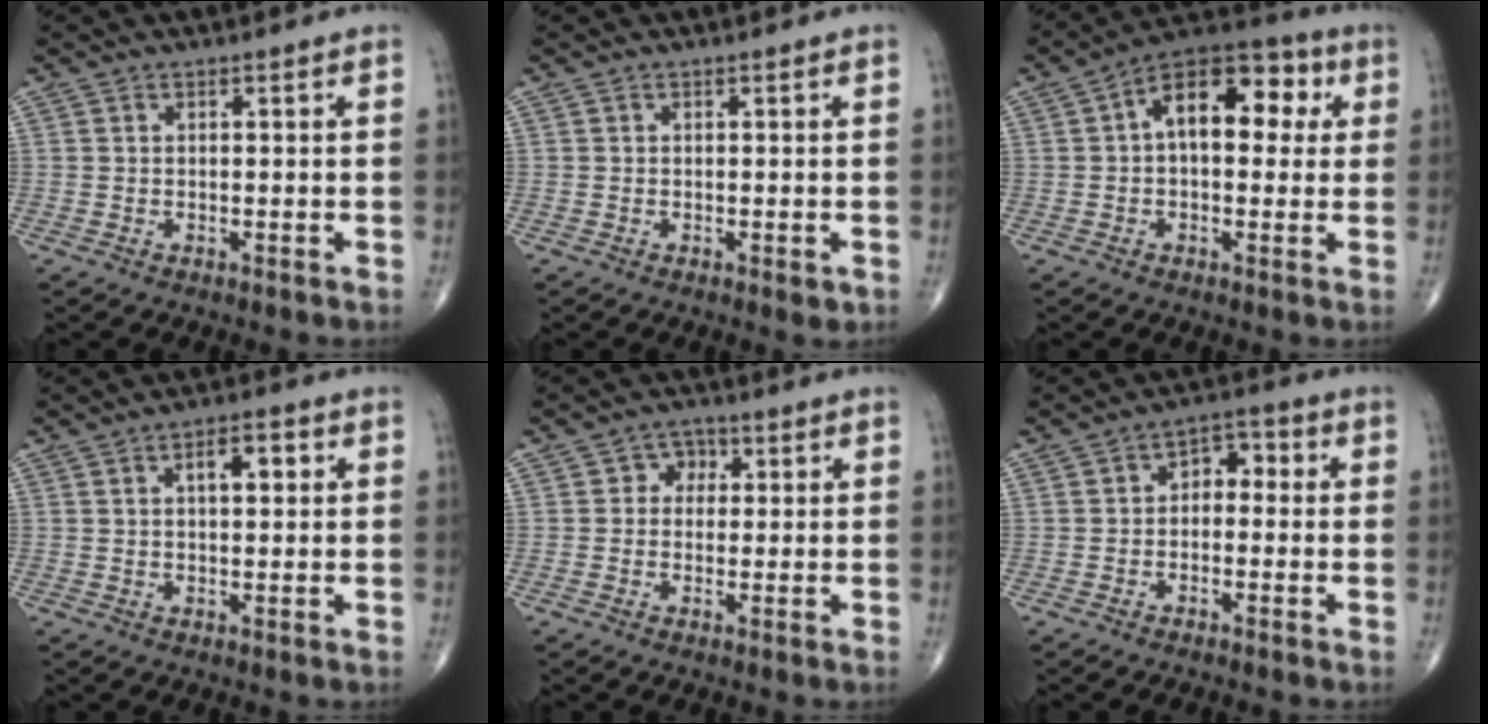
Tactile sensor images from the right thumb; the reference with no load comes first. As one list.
[{"total": 1.3, "force": [-0.4, 0.5, 1.1], "torque": [-0.007, -0.001, -0.004]}, {"total": 14.2, "force": [2.8, 8.1, 11.4], "torque": [-0.140, 0.034, 0.031]}, {"total": 4.8, "force": [1.4, 2.3, 4.0], "torque": [-0.051, 0.006, 0.017]}, {"total": 3.4, "force": [0.7, 3.0, 1.5], "torque": [0.006, 0.005, 0.001]}, {"total": 4.9, "force": [-0.2, 3.4, 3.6], "torque": [-0.028, 0.026, -0.017]}]